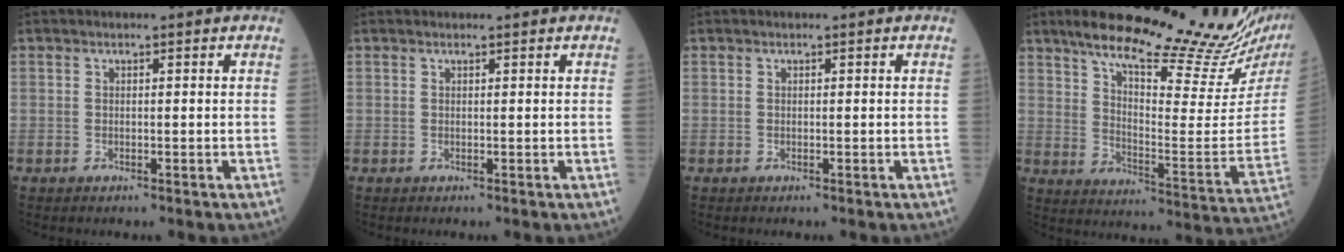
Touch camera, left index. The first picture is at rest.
{"total": 0.9, "force": [0.9, 0.1, 0.1], "torque": [-0.007, 0.013, 0.015]}
{"total": 0.0}
{"total": 26.6, "force": [22.6, 2.0, 13.8], "torque": [-0.213, -0.066, 0.302]}